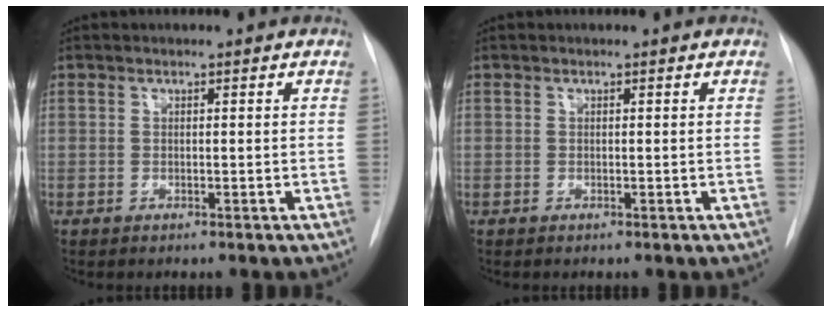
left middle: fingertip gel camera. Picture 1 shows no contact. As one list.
[{"total": 0.0}]